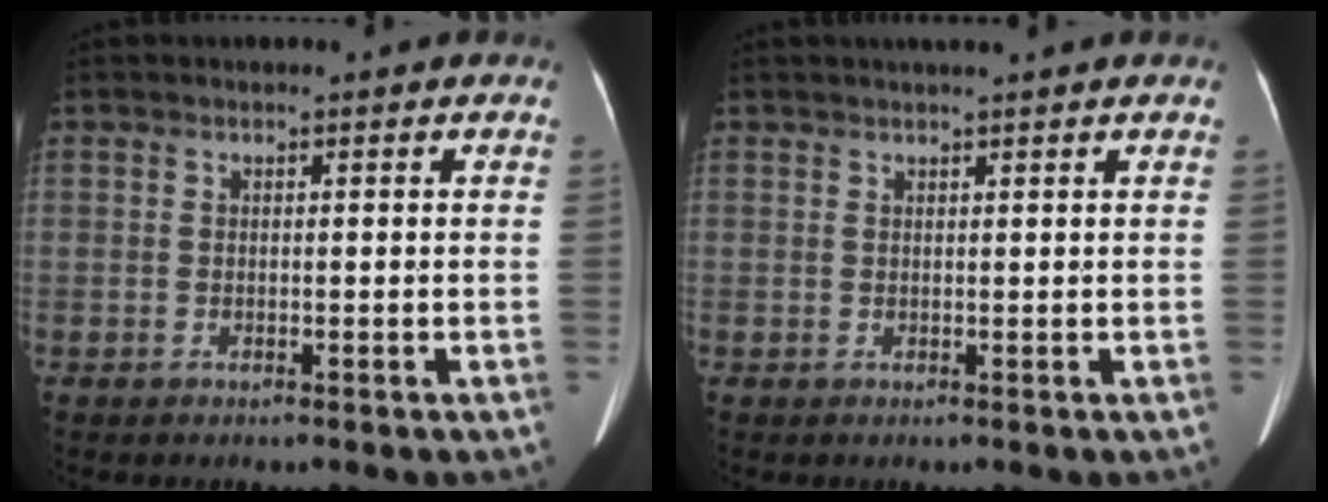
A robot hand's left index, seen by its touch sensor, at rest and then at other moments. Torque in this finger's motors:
{"motor_torque": [0.15, -0.15, 0.02, 0.00]}